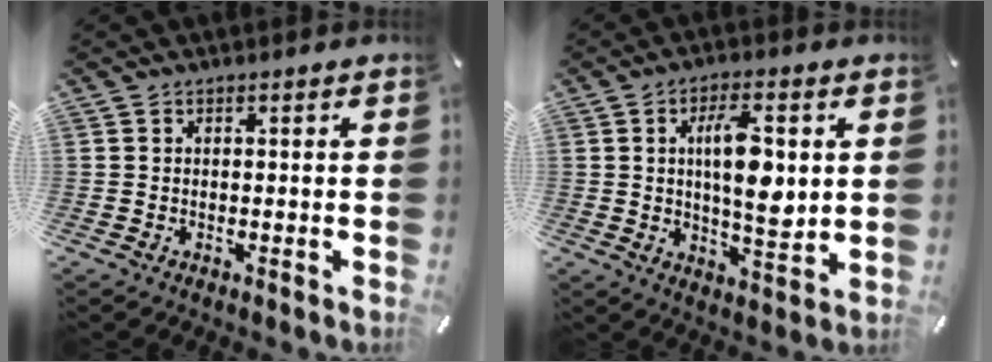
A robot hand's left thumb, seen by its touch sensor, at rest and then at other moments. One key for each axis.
{"total": 11.5, "fx": 2.3, "fy": 4.7, "fz": 10.3, "tx": -0.180, "ty": -0.011, "tz": 0.033}